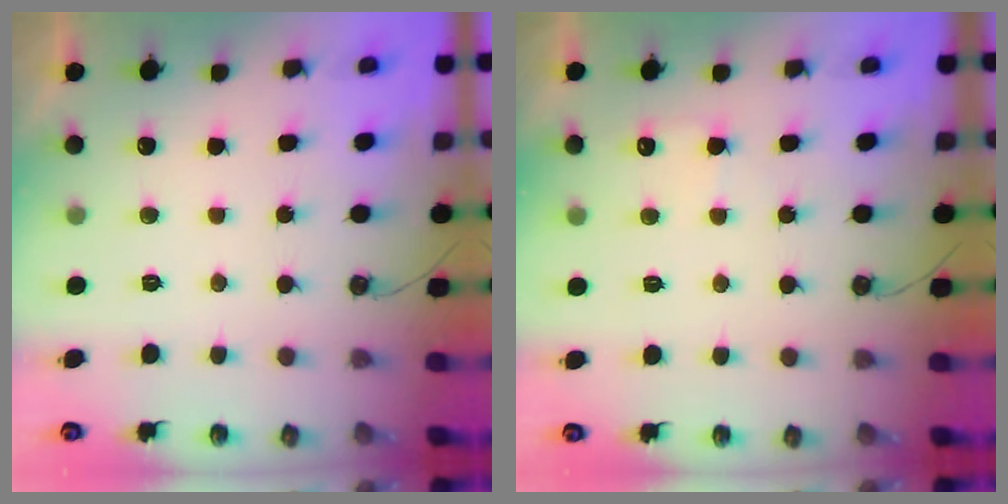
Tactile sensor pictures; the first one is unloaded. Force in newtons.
{"total": 3.9, "press": 3.9, "slide": 0.5}